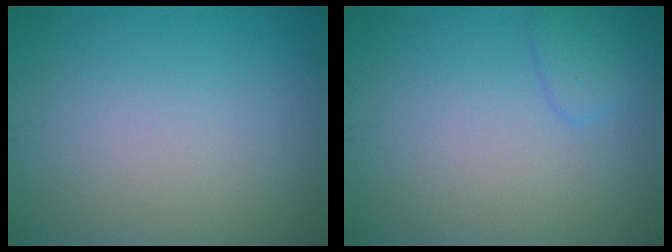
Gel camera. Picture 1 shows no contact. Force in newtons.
{"total": 1.5, "press": 1.5, "slide": 0.0}